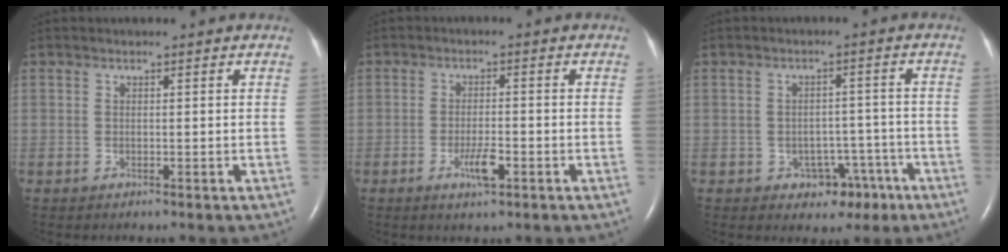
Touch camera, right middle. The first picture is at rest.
{"total": 3.7, "force": [-1.7, 0.8, 3.2], "torque": [-0.063, -0.001, -0.029]}
{"total": 5.4, "force": [-2.8, 3.9, 2.4], "torque": [-0.023, 0.020, -0.027]}